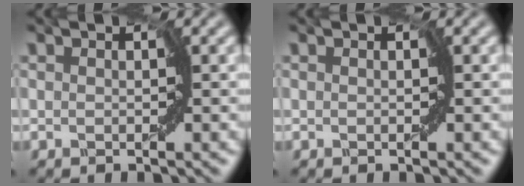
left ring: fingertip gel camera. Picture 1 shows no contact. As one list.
[{"total": 0.0}]